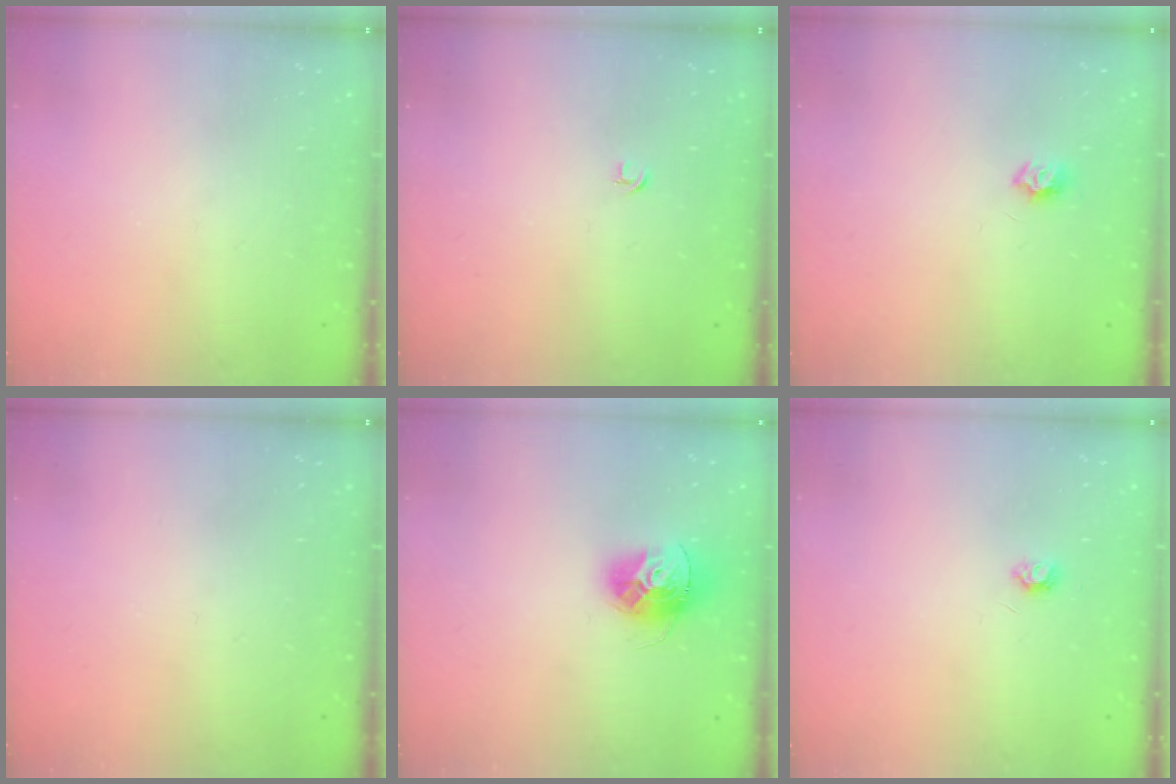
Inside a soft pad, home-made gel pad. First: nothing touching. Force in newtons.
{"total": 2.7, "press": 2.6, "slide": 0.6}
{"total": 4.6, "press": 4.6, "slide": 0.5}
{"total": 0.0}
{"total": 12.7, "press": 12.7, "slide": 1.0}
{"total": 3.7, "press": 3.7, "slide": 0.4}